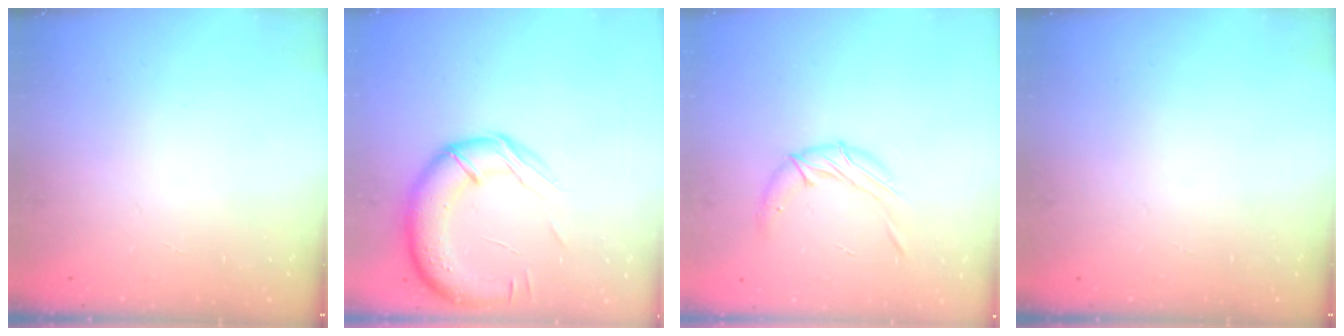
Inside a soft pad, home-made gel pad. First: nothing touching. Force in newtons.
{"total": 16.7, "press": 16.5, "slide": 2.5}
{"total": 9.5, "press": 9.5, "slide": 0.7}
{"total": 0.0}